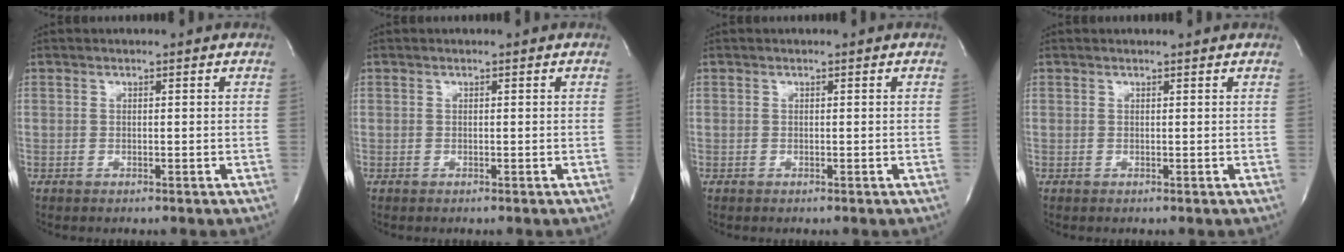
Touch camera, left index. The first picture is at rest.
{"total": 0.0}
{"total": 0.0}
{"total": 1.3, "force": [1.3, -0.1, 0.2], "torque": [-0.011, 0.004, 0.014]}